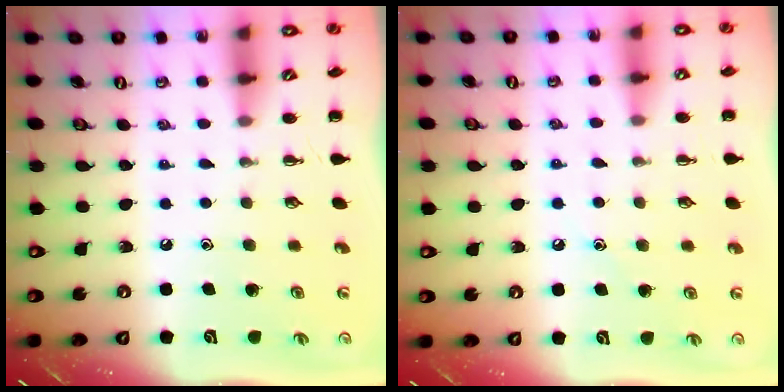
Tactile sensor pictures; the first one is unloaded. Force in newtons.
{"total": 7.1, "press": 6.8, "slide": 2.1}